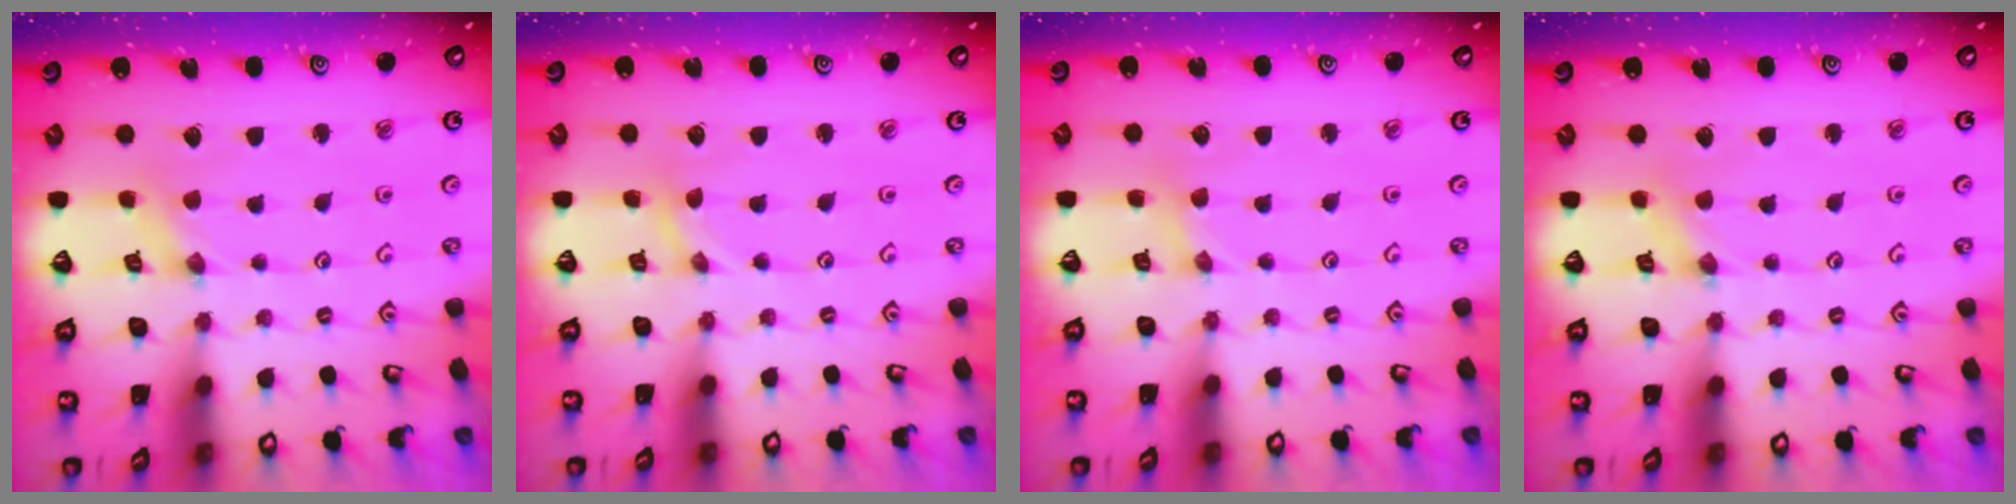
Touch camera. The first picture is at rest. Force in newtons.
{"total": 0.0}
{"total": 1.6, "press": 1.6, "slide": 0.3}
{"total": 0.0}